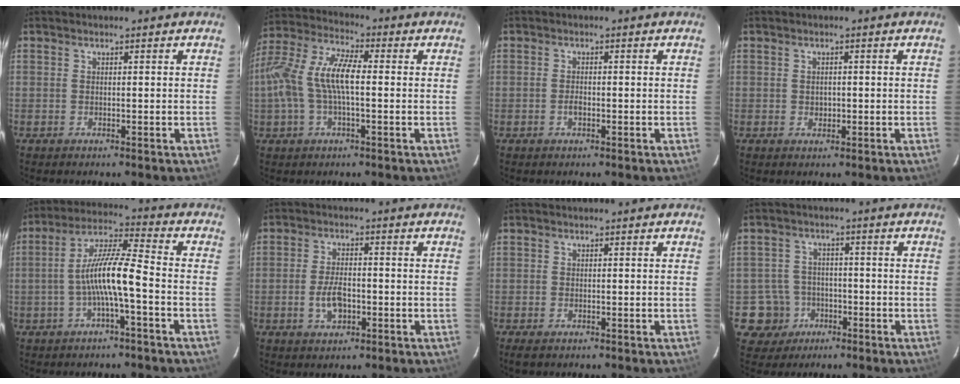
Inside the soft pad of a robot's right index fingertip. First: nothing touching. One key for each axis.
{"total": 13.4, "fx": -0.6, "fy": 5.0, "fz": 12.4, "tx": -0.257, "ty": 0.015, "tz": -0.016}
{"total": 1.6, "fx": -0.6, "fy": 0.9, "fz": 1.2, "tx": -0.026, "ty": 0.003, "tz": -0.012}
{"total": 1.5, "fx": -0.2, "fy": 1.3, "fz": 0.8, "tx": -0.009, "ty": 0.002, "tz": -0.002}
{"total": 9.5, "fx": -2.7, "fy": 0.8, "fz": 9.1, "tx": -0.187, "ty": 0.017, "tz": -0.052}
{"total": 5.6, "fx": -1.8, "fy": 3.0, "fz": 4.4, "tx": -0.092, "ty": 0.001, "tz": -0.028}
{"total": 1.7, "fx": -1.2, "fy": 0.9, "fz": 0.8, "tx": -0.017, "ty": -0.007, "tz": -0.024}
{"total": 6.7, "fx": -2.7, "fy": 6.1, "fz": 0.1, "tx": -0.021, "ty": 0.027, "tz": -0.039}